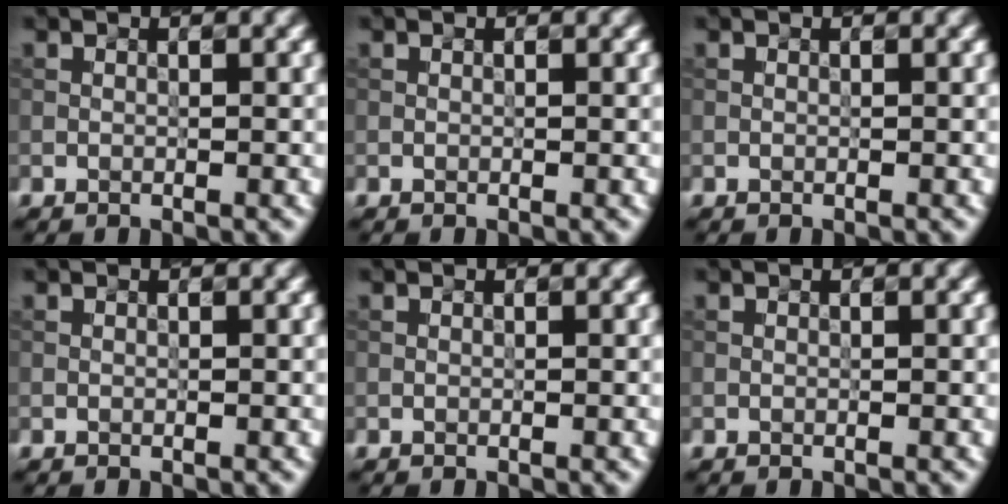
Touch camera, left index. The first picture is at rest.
{"total": 0.0}
{"total": 0.0}
{"total": 0.0}
{"total": 0.0}
{"total": 0.0}